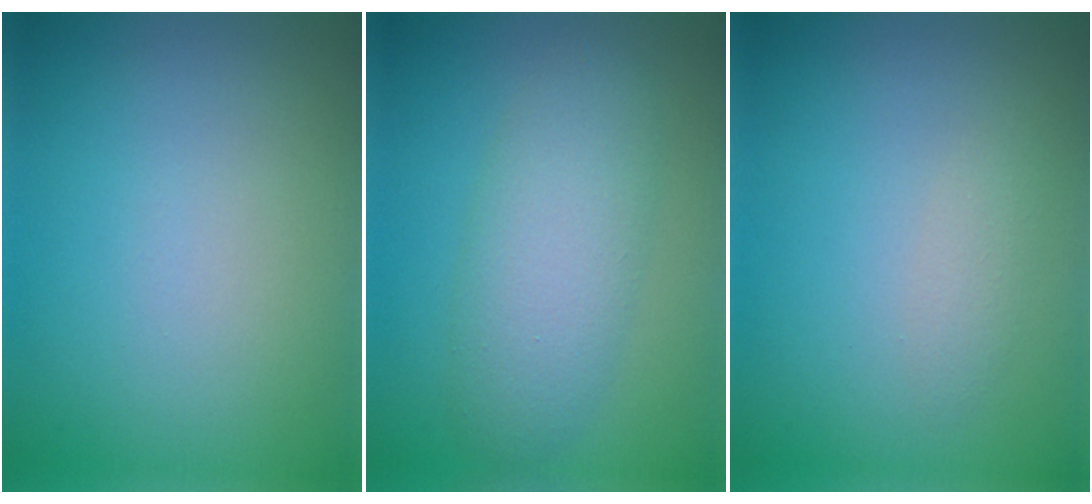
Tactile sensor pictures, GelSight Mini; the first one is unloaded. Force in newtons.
{"total": 4.8, "press": 4.8, "slide": 0.1}
{"total": 1.1, "press": 1.1, "slide": 0.0}